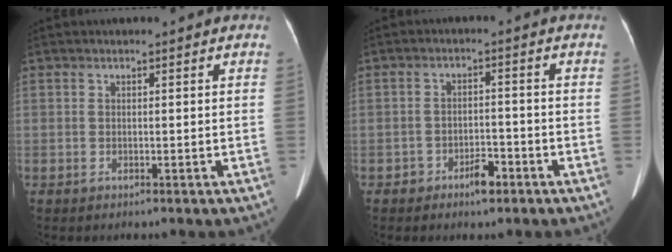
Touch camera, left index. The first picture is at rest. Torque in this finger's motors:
{"motor_torque": [0.06, 0.05, 0.03, -0.01]}